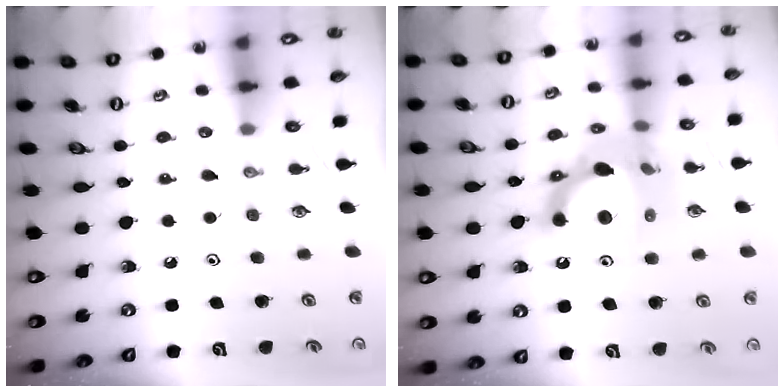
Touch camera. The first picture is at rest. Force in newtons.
{"total": 15.0, "press": 14.9, "slide": 1.9}